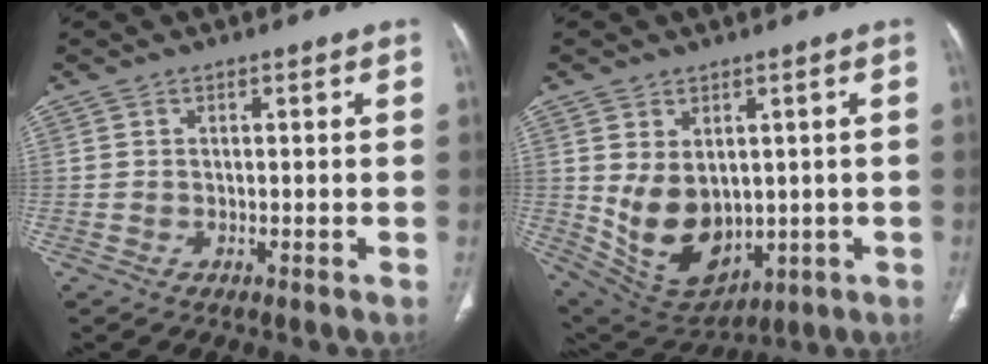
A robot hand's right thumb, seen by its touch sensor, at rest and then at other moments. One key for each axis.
{"total": 12.8, "fx": 0.2, "fy": 9.1, "fz": 9.0, "tx": -0.129, "ty": -0.013, "tz": 0.042}